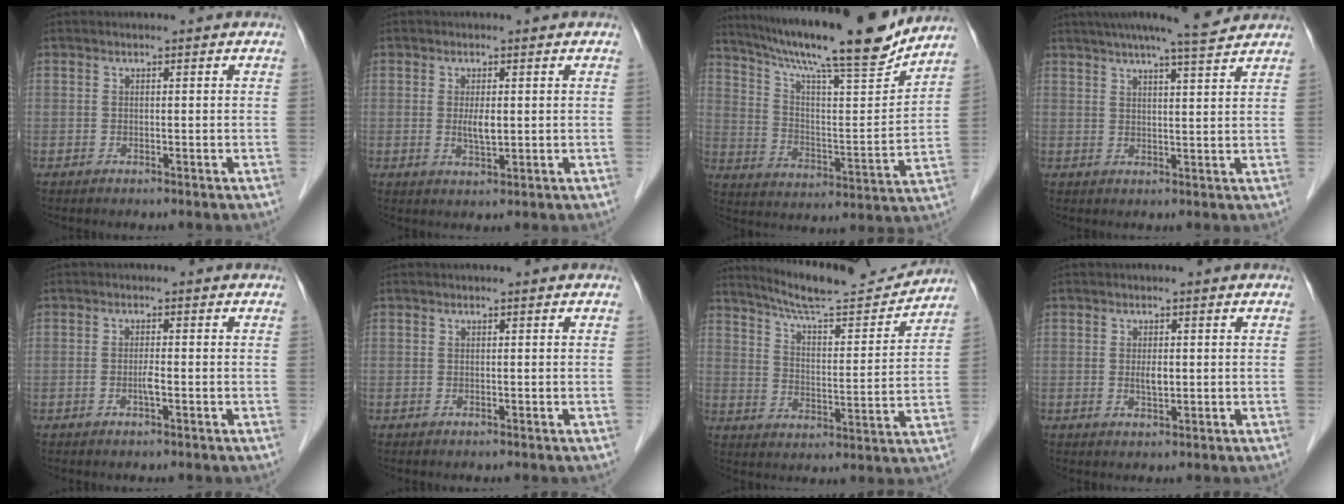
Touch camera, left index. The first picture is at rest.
{"total": 2.9, "force": [0.2, 0.8, 2.7], "torque": [-0.054, -0.005, 0.006]}
{"total": 21.8, "force": [18.6, 1.2, 11.2], "torque": [-0.194, -0.011, 0.287]}
{"total": 10.4, "force": [9.2, 0.2, 4.8], "torque": [-0.077, 0.017, 0.123]}
{"total": 1.5, "force": [-0.6, 0.1, 1.4], "torque": [-0.029, 0.000, -0.010]}
{"total": 0.0}
{"total": 15.4, "force": [14.7, 0.6, 4.5], "torque": [-0.079, -0.012, 0.221]}
{"total": 2.0, "force": [0.1, 0.8, 1.9], "torque": [-0.038, -0.002, 0.004]}